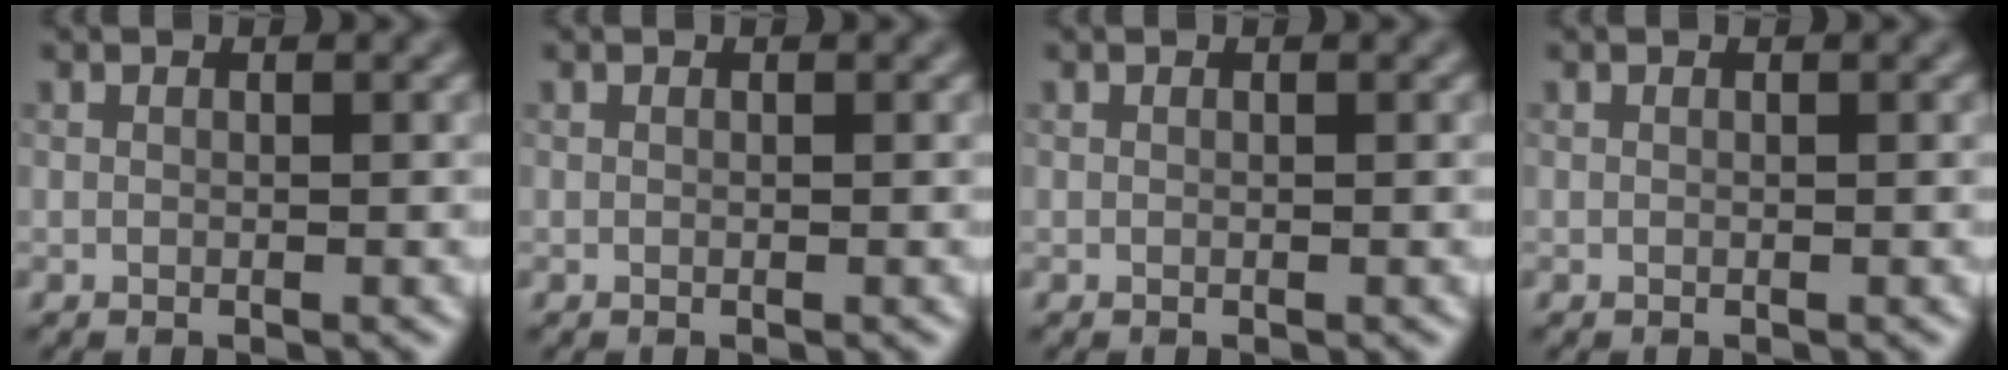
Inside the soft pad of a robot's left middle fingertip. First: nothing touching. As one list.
[{"total": 0.0}, {"total": 0.0}, {"total": 0.0}]